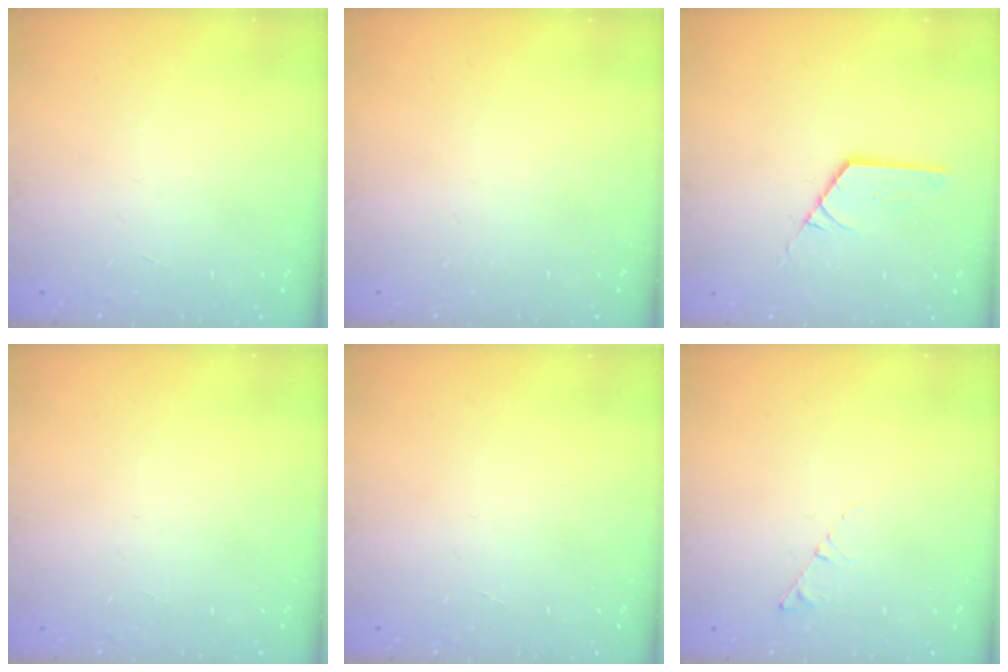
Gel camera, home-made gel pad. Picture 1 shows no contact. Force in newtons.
{"total": 0.0}
{"total": 2.4, "press": 2.3, "slide": 0.3}
{"total": 0.0}
{"total": 0.0}
{"total": 2.7, "press": 2.6, "slide": 0.3}